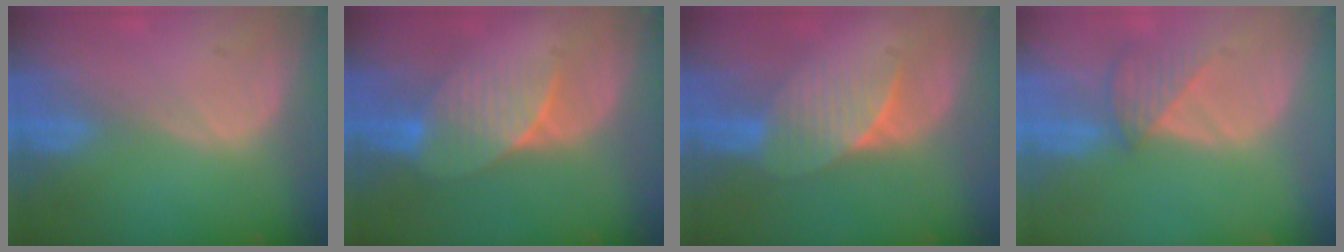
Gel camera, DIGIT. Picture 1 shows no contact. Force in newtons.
{"total": 7.2, "press": 6.6, "slide": 2.8}
{"total": 6.8, "press": 6.5, "slide": 2.2}
{"total": 3.9, "press": 3.6, "slide": 1.5}